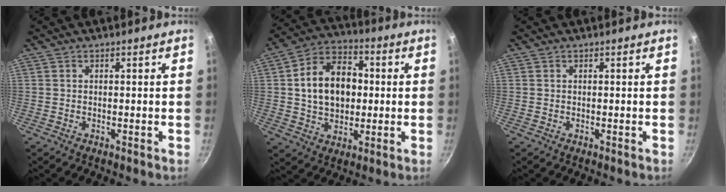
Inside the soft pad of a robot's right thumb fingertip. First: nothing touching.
{"total": 14.9, "force": [1.2, 10.7, 10.2], "torque": [-0.139, 0.021, 0.013]}
{"total": 0.0}